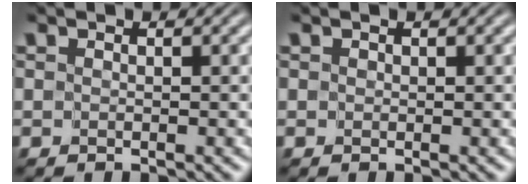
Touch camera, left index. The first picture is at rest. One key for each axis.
{"total": 0.0}